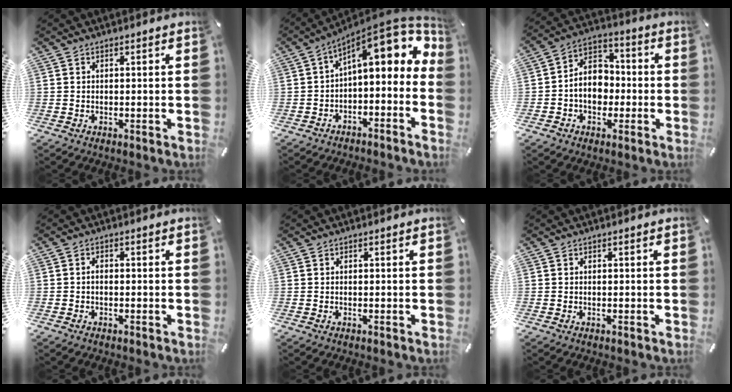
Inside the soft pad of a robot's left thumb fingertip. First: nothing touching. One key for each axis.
{"total": 10.9, "fx": 5.5, "fy": 4.2, "fz": 8.4, "tx": -0.114, "ty": -0.058, "tz": 0.089}
{"total": 9.0, "fx": -1.7, "fy": 7.6, "fz": 4.6, "tx": -0.085, "ty": 0.016, "tz": -0.032}
{"total": 0.9, "fx": -0.4, "fy": 0.4, "fz": 0.6, "tx": -0.014, "ty": 0.001, "tz": -0.008}
{"total": 0.0}
{"total": 0.0}